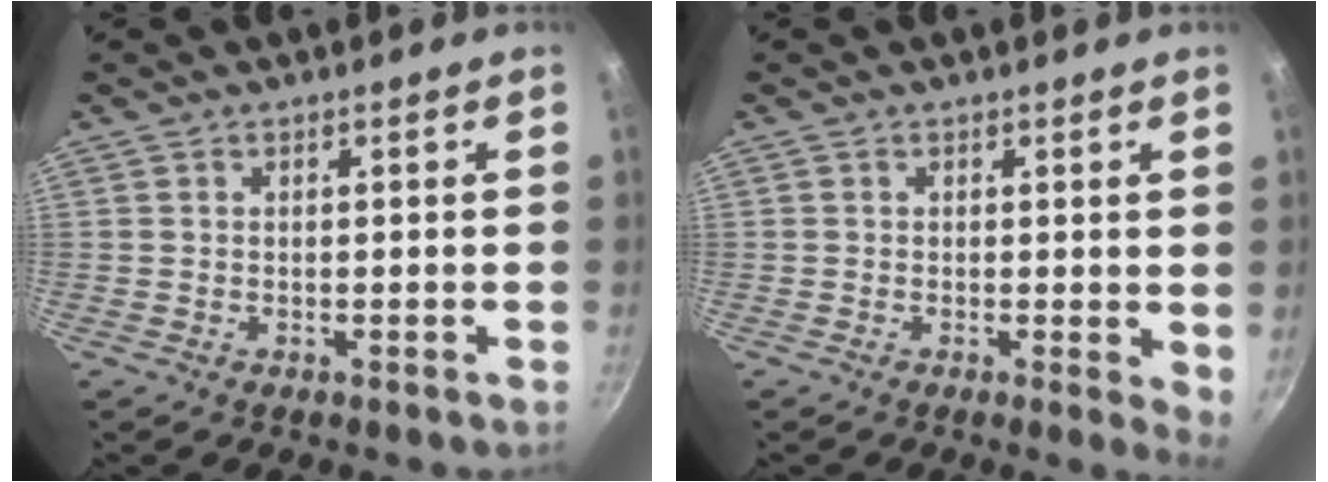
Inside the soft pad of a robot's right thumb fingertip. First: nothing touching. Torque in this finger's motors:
{"motor_torque": [-0.58, 0.25, -0.06, 0.10, 0.06]}